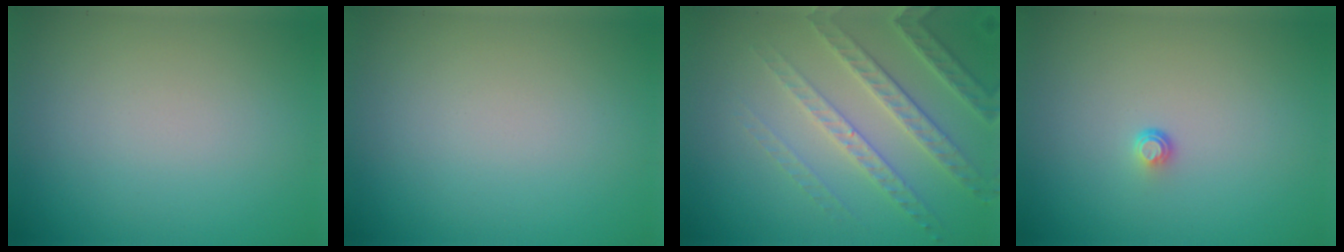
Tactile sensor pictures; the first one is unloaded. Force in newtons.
{"total": 0.0}
{"total": 4.1, "press": 4.0, "slide": 1.0}
{"total": 0.7, "press": 0.4, "slide": 0.6}